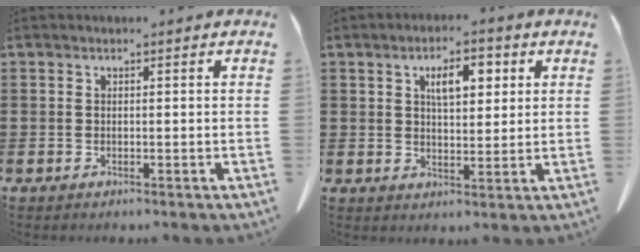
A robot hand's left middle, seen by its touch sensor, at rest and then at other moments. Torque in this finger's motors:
{"motor_torque": [0.77, 0.29, 0.21, 0.10]}